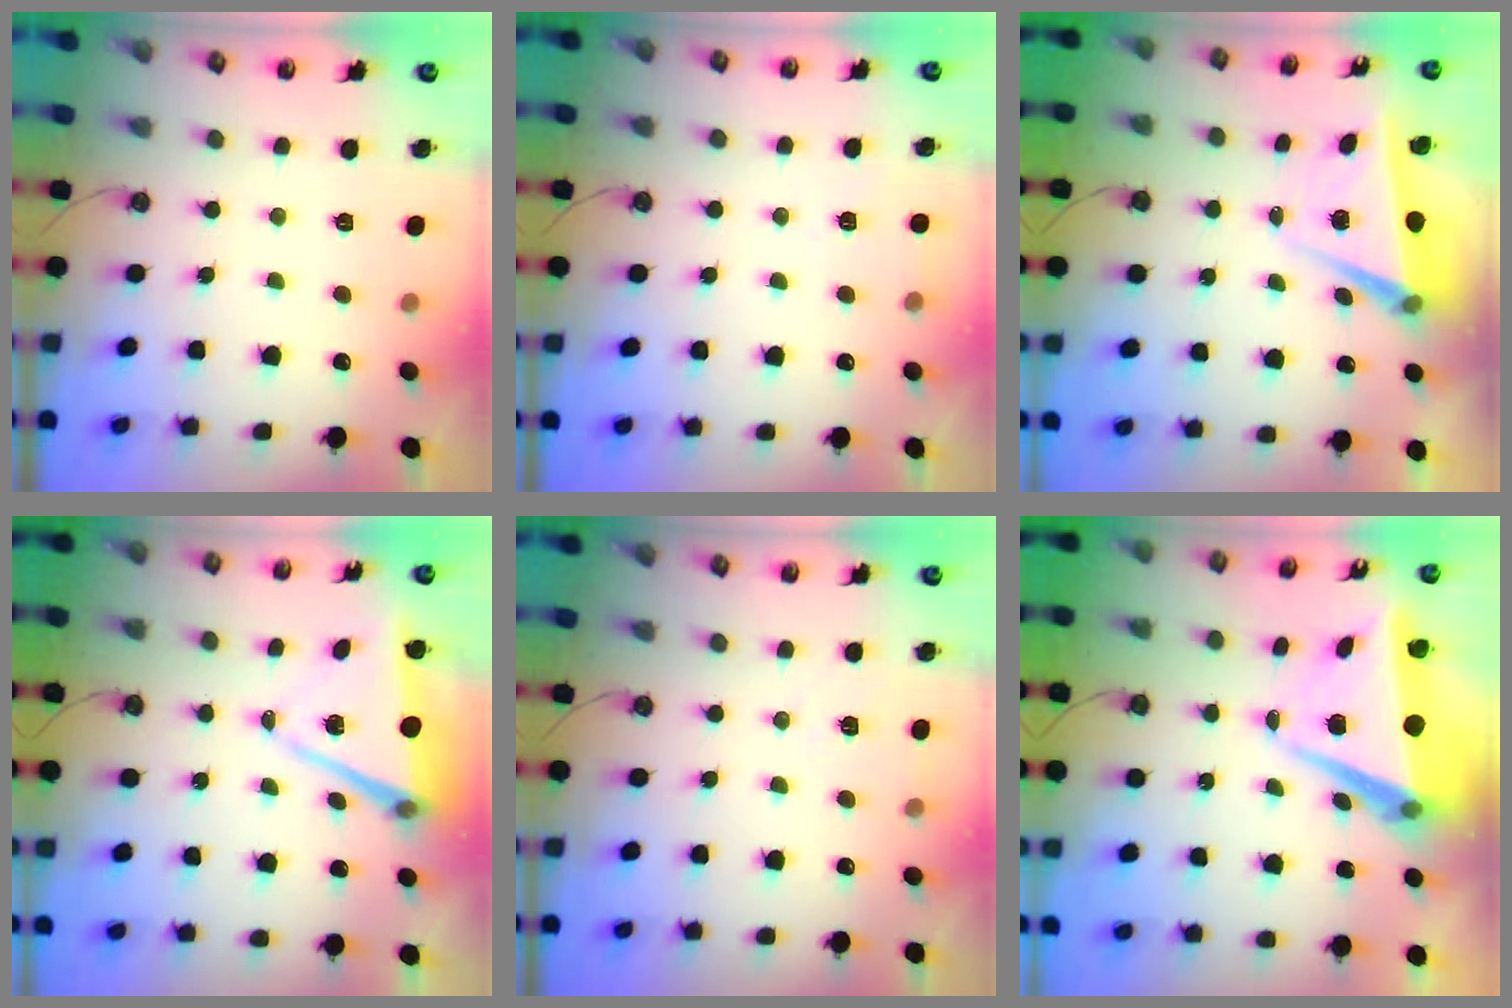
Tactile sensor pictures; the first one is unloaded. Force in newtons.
{"total": 2.7, "press": 2.6, "slide": 0.8}
{"total": 5.4, "press": 5.2, "slide": 1.4}
{"total": 8.1, "press": 7.4, "slide": 3.4}
{"total": 6.7, "press": 5.1, "slide": 4.4}
{"total": 10.5, "press": 10.2, "slide": 2.5}